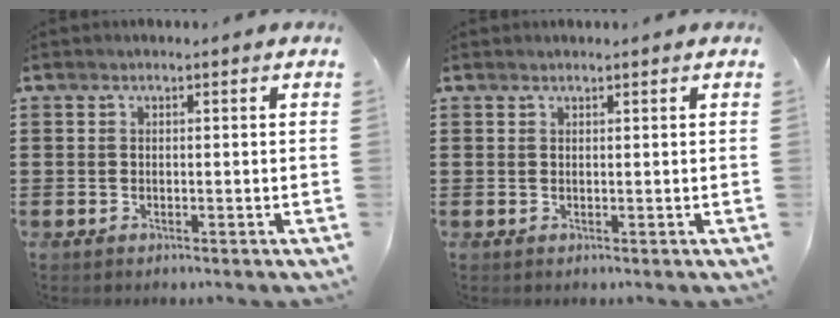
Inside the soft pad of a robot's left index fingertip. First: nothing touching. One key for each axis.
{"total": 0.6, "fx": 0.6, "fy": 0.0, "fz": 0.2, "tx": -0.005, "ty": -0.001, "tz": 0.012}